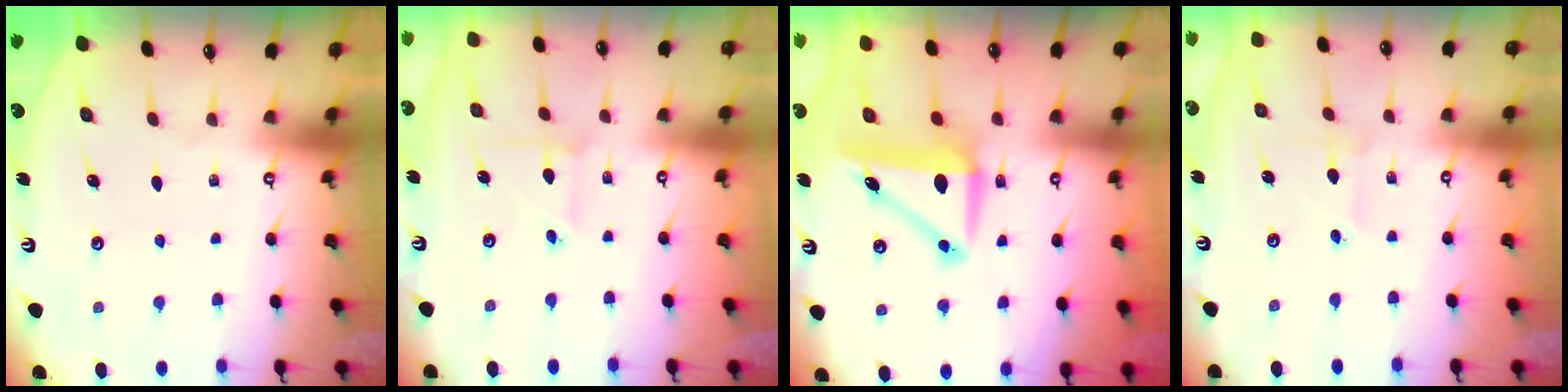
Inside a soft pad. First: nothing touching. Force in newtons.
{"total": 2.0, "press": 2.0, "slide": 0.3}
{"total": 8.9, "press": 8.3, "slide": 3.1}
{"total": 1.8, "press": 1.7, "slide": 0.2}